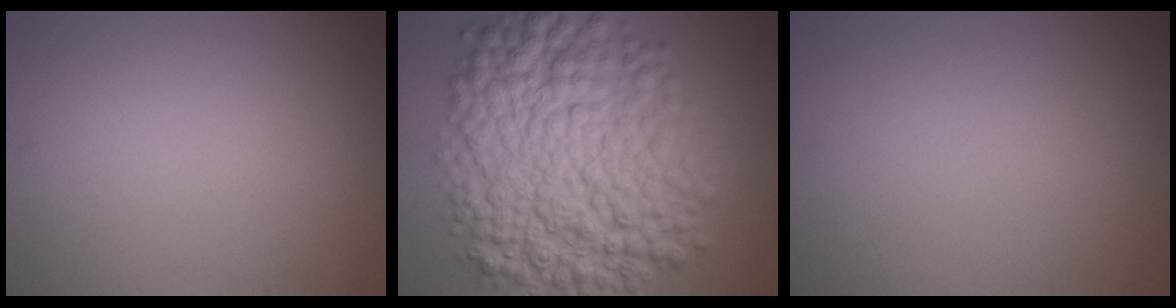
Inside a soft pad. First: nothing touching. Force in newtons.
{"total": 13.0, "press": 13.0, "slide": 0.1}
{"total": 0.0}